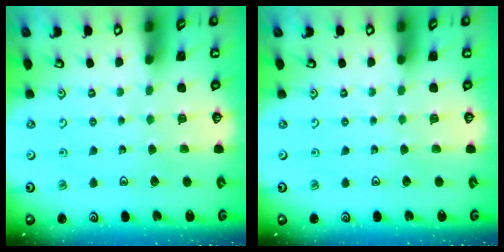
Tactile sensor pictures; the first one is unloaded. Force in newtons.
{"total": 0.0}